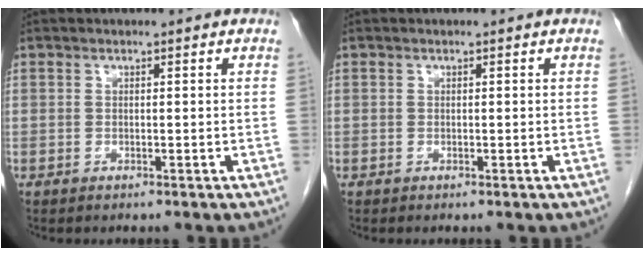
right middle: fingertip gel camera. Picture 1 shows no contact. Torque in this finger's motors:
{"motor_torque": [0.24, -0.36, -0.04, -0.02]}